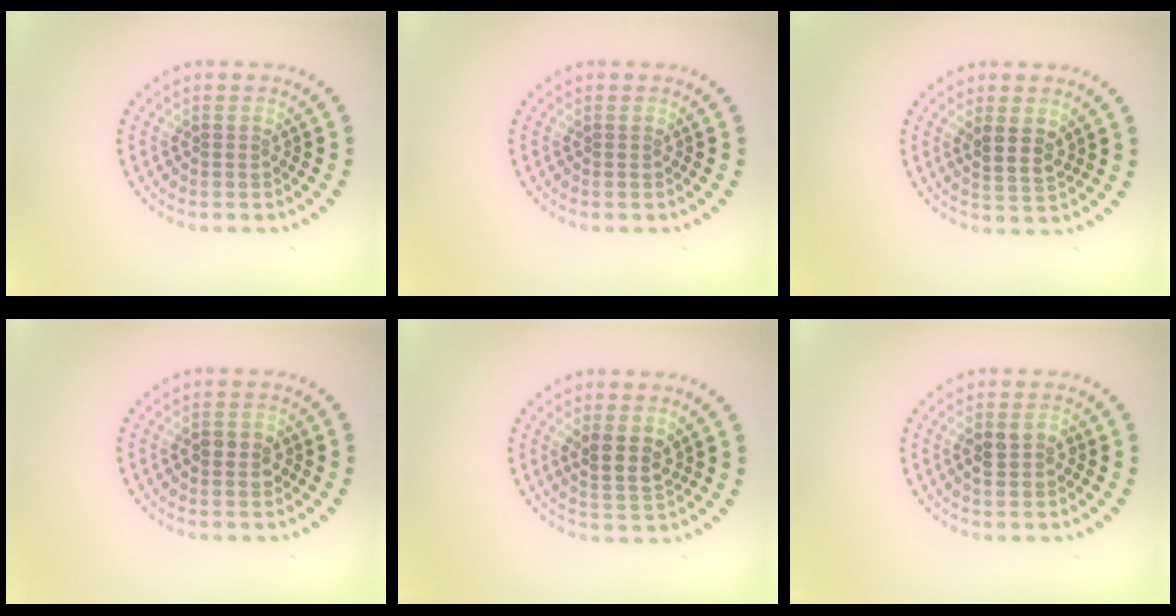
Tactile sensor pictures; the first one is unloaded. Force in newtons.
{"total": 0.0}
{"total": 2.4, "press": 2.2, "slide": 1.0}
{"total": 1.7, "press": 1.7, "slide": 0.2}
{"total": 2.5, "press": 2.3, "slide": 1.0}
{"total": 2.0, "press": 2.0, "slide": 0.3}